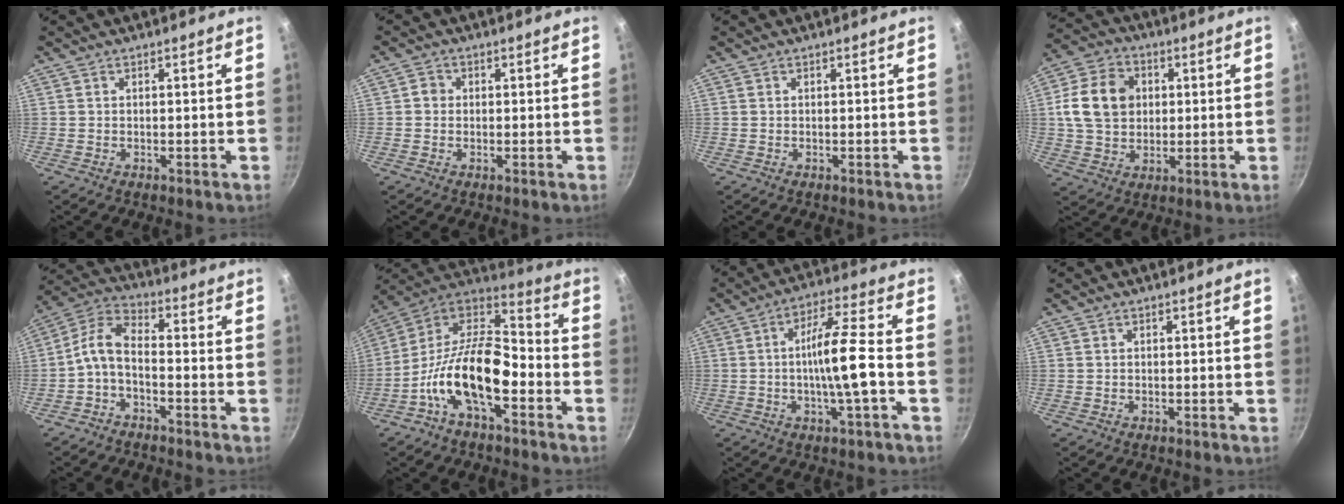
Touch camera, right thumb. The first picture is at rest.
{"total": 1.9, "force": [-0.1, 1.8, 0.7], "torque": [-0.003, 0.007, -0.005]}
{"total": 0.0}
{"total": 13.3, "force": [2.2, 10.5, 7.8], "torque": [-0.118, 0.010, 0.033]}
{"total": 7.4, "force": [-2.9, 3.6, 5.8], "torque": [-0.132, 0.047, -0.067]}
{"total": 18.5, "force": [-6.3, 9.1, 14.8], "torque": [-0.253, 0.060, -0.138]}
{"total": 10.6, "force": [-2.1, 1.5, 10.3], "torque": [-0.180, 0.025, -0.039]}
{"total": 0.0}